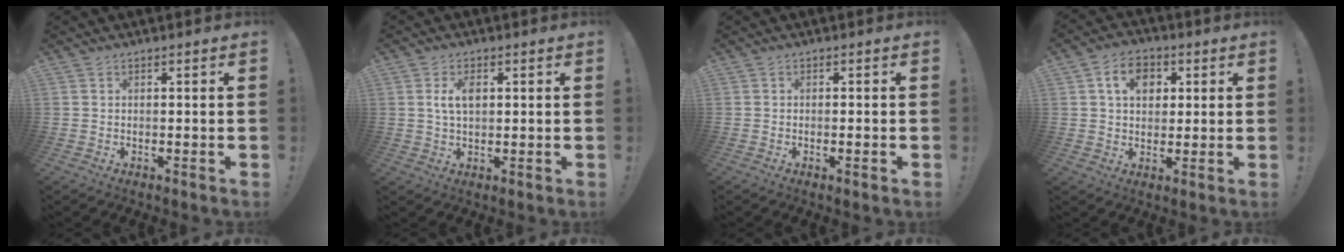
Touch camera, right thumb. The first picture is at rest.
{"total": 5.0, "force": [1.1, 2.9, 3.9], "torque": [-0.064, 0.002, 0.017]}
{"total": 1.3, "force": [-0.4, -0.3, 1.2], "torque": [-0.022, -0.001, -0.007]}
{"total": 9.5, "force": [2.8, 7.1, 5.6], "torque": [-0.085, 0.009, 0.051]}